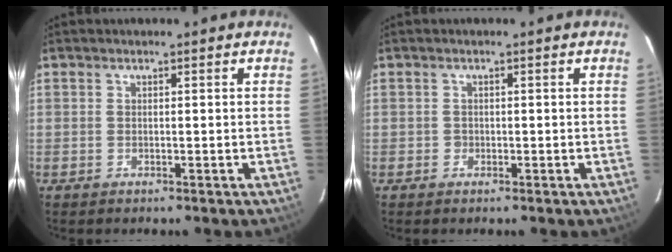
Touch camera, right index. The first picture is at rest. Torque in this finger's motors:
{"motor_torque": [0.27, 0.00, 0.04, 0.01]}